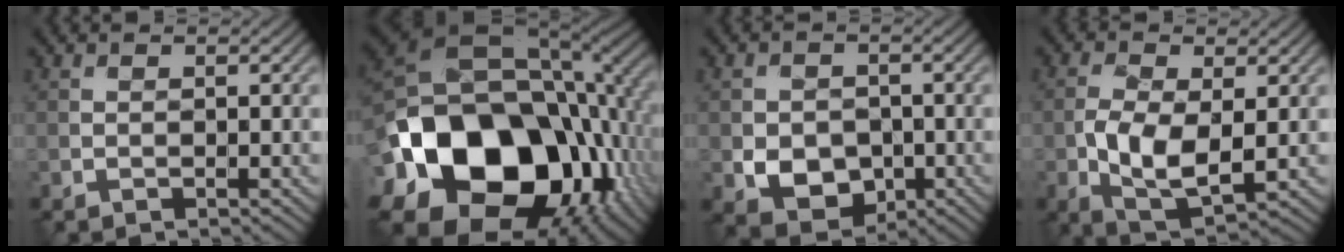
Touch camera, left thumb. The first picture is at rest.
{"total": 21.7, "force": [-4.8, 15.5, 14.4], "torque": [-0.314, -0.040, -0.065]}
{"total": 5.9, "force": [-1.6, 4.7, 3.1], "torque": [-0.065, -0.015, -0.029]}
{"total": 7.3, "force": [-0.8, 3.8, 6.2], "torque": [-0.139, -0.012, -0.010]}